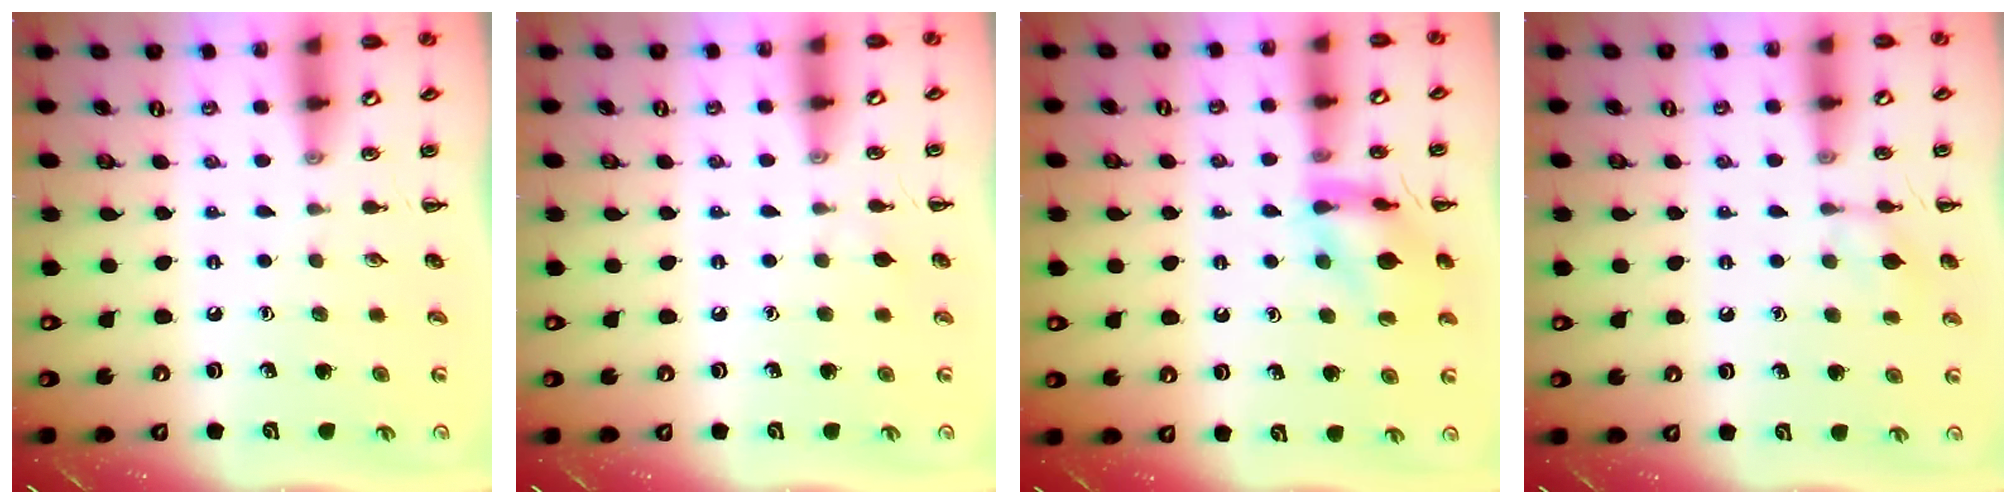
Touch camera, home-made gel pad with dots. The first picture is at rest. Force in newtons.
{"total": 2.8, "press": 2.6, "slide": 0.8}
{"total": 14.0, "press": 13.9, "slide": 1.4}
{"total": 7.4, "press": 7.3, "slide": 1.5}